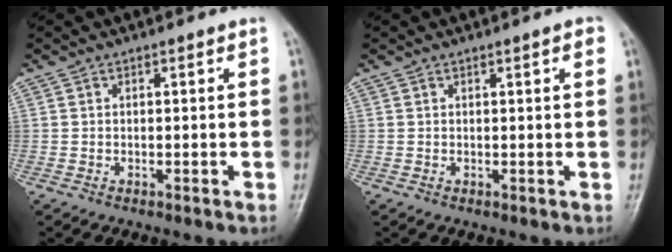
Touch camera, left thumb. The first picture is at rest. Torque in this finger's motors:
{"motor_torque": [-0.10, -0.02, 0.01, -0.01, 0.01]}